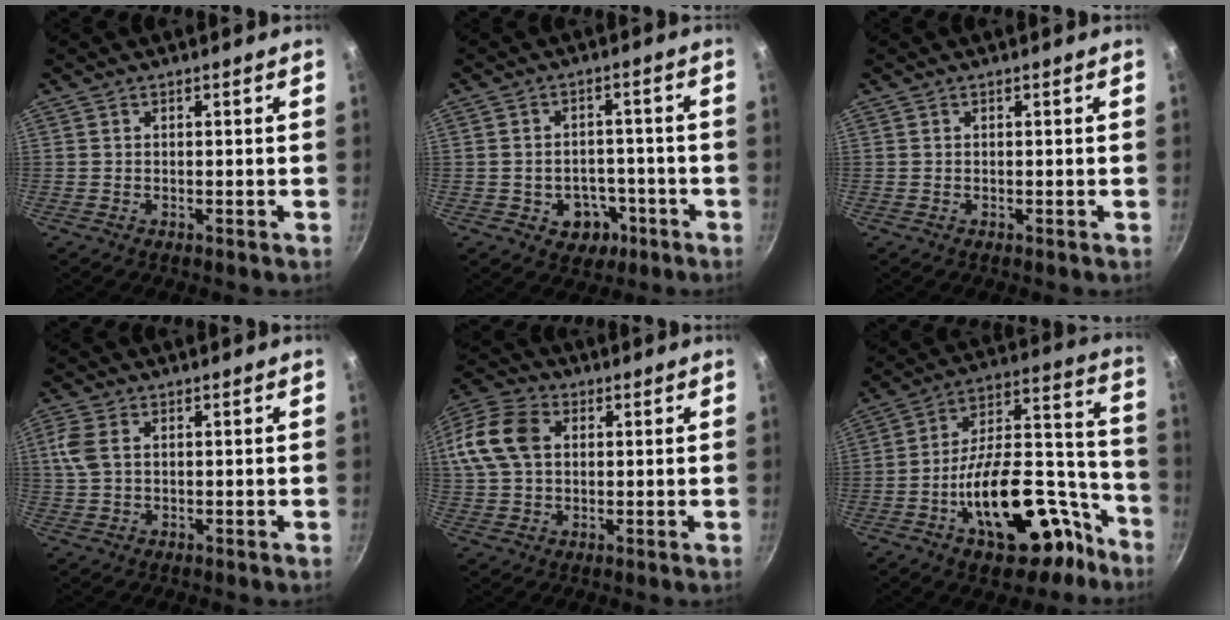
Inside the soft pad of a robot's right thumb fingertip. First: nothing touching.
{"total": 6.8, "force": [-2.8, 5.4, 3.0], "torque": [-0.012, 0.029, -0.025]}
{"total": 0.0}
{"total": 4.8, "force": [1.1, 3.0, 3.5], "torque": [-0.081, 0.007, 0.022]}
{"total": 15.3, "force": [3.2, 11.1, 10.0], "torque": [-0.213, 0.025, 0.049]}
{"total": 25.8, "force": [-12.6, 13.1, 18.3], "torque": [-0.218, 0.105, -0.186]}